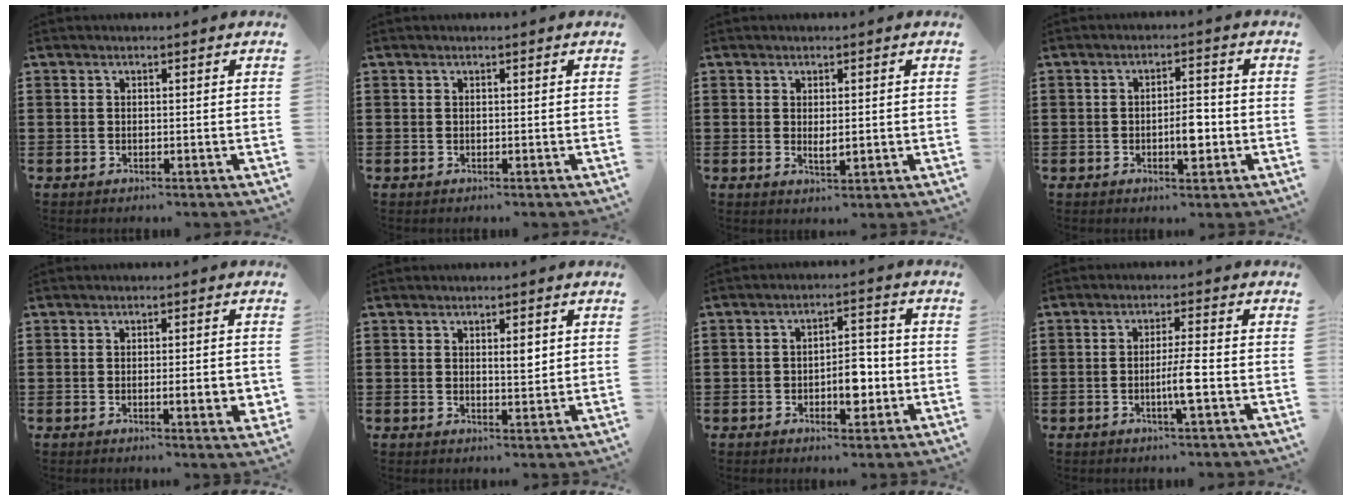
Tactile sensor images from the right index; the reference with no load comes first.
{"total": 0.0}
{"total": 1.8, "force": [0.2, 0.6, 1.7], "torque": [-0.033, 0.000, 0.004]}
{"total": 4.5, "force": [-1.1, 1.8, 4.0], "torque": [-0.062, 0.004, -0.021]}
{"total": 3.8, "force": [-0.6, 0.6, 3.7], "torque": [-0.051, -0.006, -0.012]}
{"total": 2.6, "force": [0.9, 0.9, 2.3], "torque": [-0.037, 0.002, 0.012]}
{"total": 5.6, "force": [-1.7, 2.8, 4.5], "torque": [-0.062, 0.003, -0.032]}
{"total": 4.3, "force": [-1.2, -0.1, 4.1], "torque": [-0.080, -0.009, -0.027]}